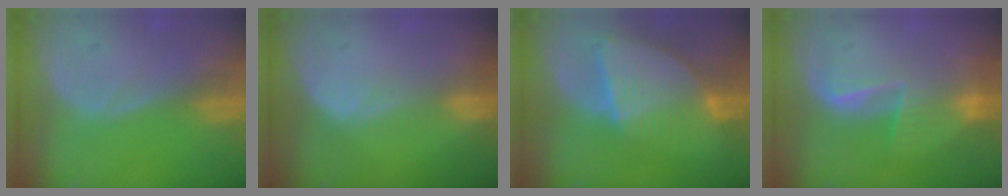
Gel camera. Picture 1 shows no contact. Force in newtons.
{"total": 2.5, "press": 2.0, "slide": 1.6}
{"total": 8.6, "press": 7.5, "slide": 4.1}
{"total": 6.8, "press": 6.4, "slide": 2.3}